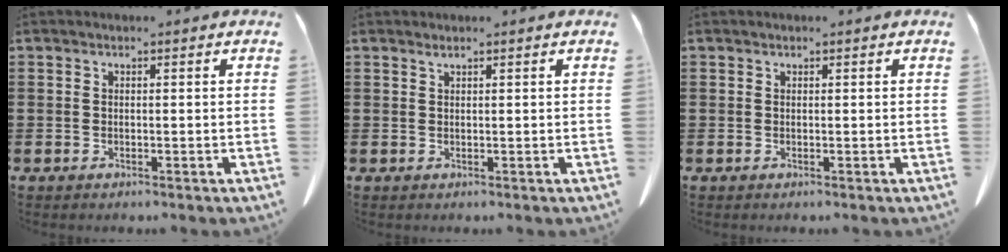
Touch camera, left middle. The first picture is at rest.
{"total": 0.8, "force": [0.6, -0.1, 0.5], "torque": [-0.012, -0.004, 0.014]}
{"total": 0.0}